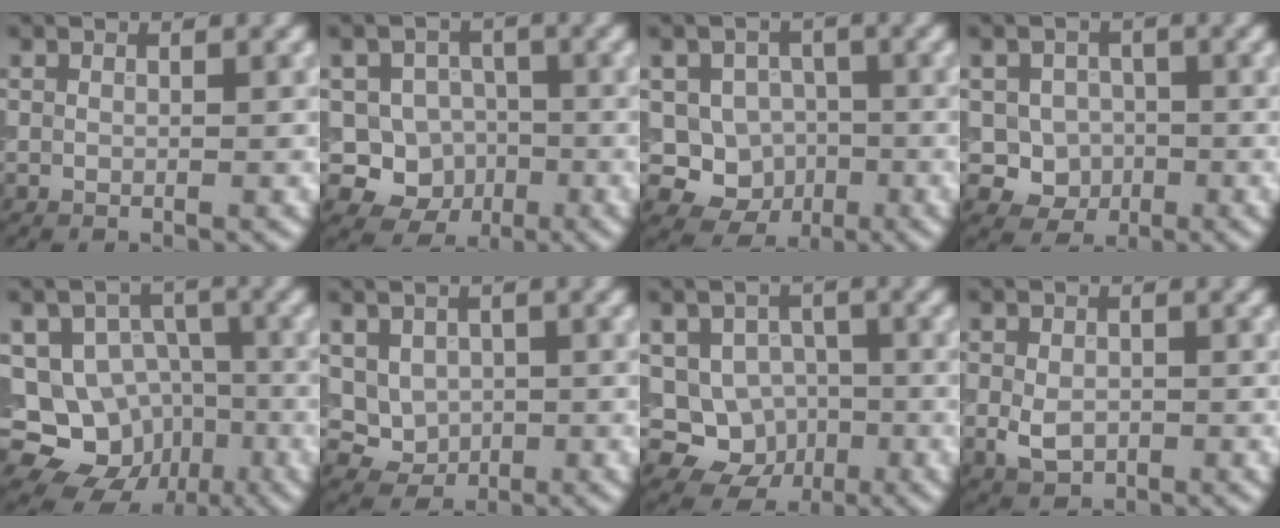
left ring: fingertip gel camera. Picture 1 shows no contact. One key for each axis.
{"total": 6.4, "fx": -2.0, "fy": 5.8, "fz": 1.7, "tx": 0.006, "ty": 0.002, "tz": -0.062}
{"total": 6.1, "fx": -1.3, "fy": 5.6, "fz": 1.9, "tx": -0.002, "ty": 0.003, "tz": -0.046}
{"total": 3.6, "fx": -0.5, "fy": 3.4, "fz": 1.2, "tx": 0.002, "ty": -0.004, "tz": -0.025}
{"total": 12.5, "fx": -4.6, "fy": 10.7, "fz": 4.5, "tx": -0.066, "ty": 0.000, "tz": -0.082}
{"total": 3.7, "fx": 0.4, "fy": 3.2, "fz": 1.8, "tx": -0.032, "ty": -0.004, "tz": 0.009}
{"total": 5.8, "fx": -1.3, "fy": 5.2, "fz": 2.1, "tx": -0.009, "ty": 0.000, "tz": -0.039}
{"total": 2.9, "fx": -0.7, "fy": 2.1, "fz": 1.9, "tx": -0.038, "ty": -0.007, "tz": -0.014}